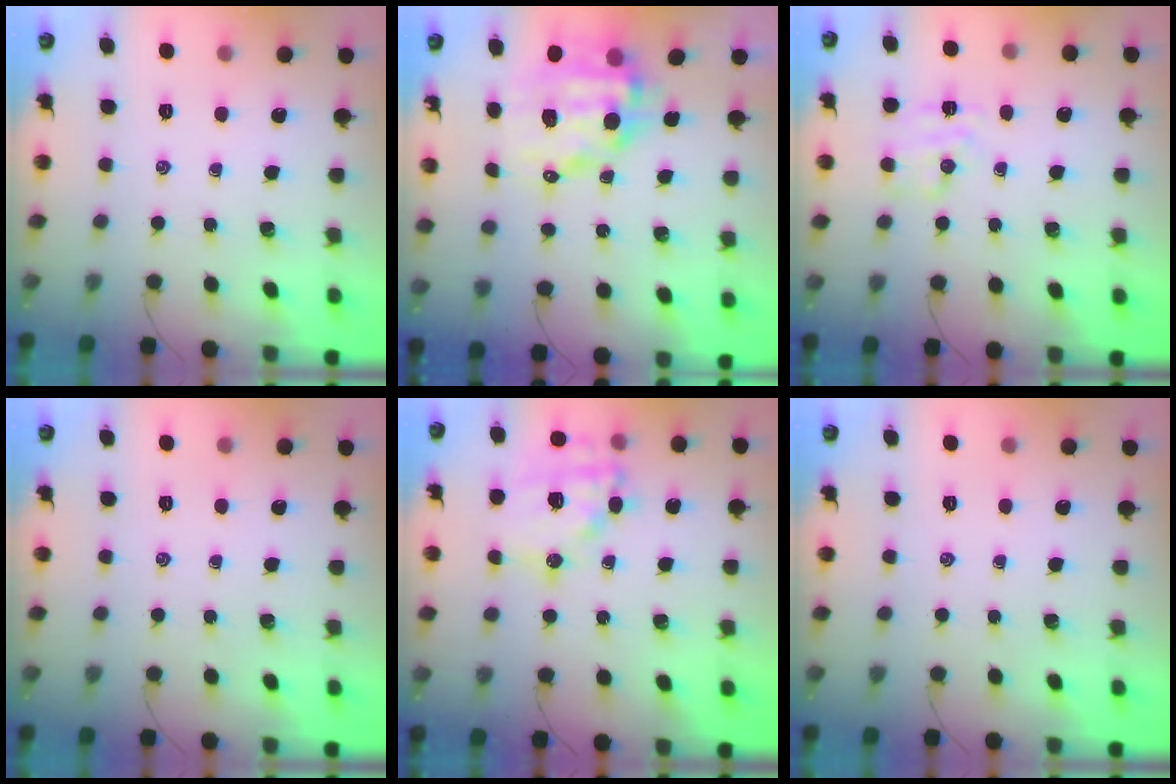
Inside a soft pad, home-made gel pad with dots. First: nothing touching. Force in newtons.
{"total": 12.3, "press": 11.9, "slide": 3.0}
{"total": 6.0, "press": 5.9, "slide": 1.0}
{"total": 0.0}
{"total": 15.5, "press": 15.2, "slide": 2.9}
{"total": 0.0}